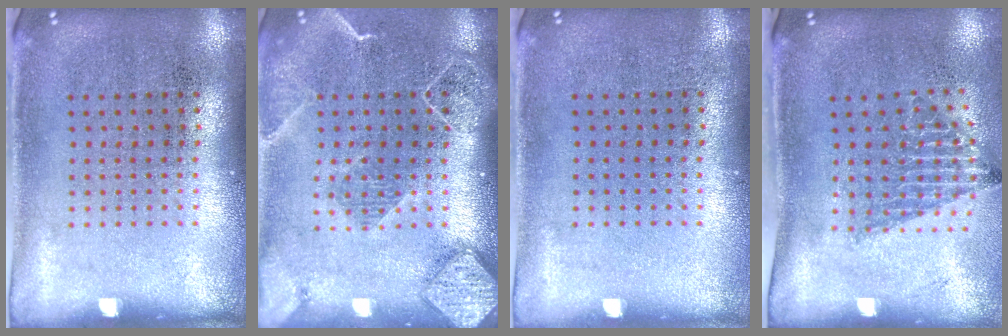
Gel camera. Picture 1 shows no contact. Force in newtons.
{"total": 2.2, "press": 1.9, "slide": 1.1}
{"total": 0.0}
{"total": 1.4, "press": 1.1, "slide": 0.9}